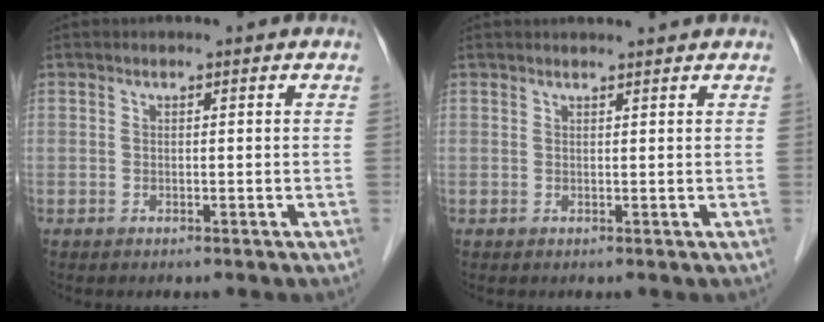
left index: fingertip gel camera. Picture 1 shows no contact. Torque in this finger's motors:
{"motor_torque": [-0.19, -0.26, 0.00, 0.00]}